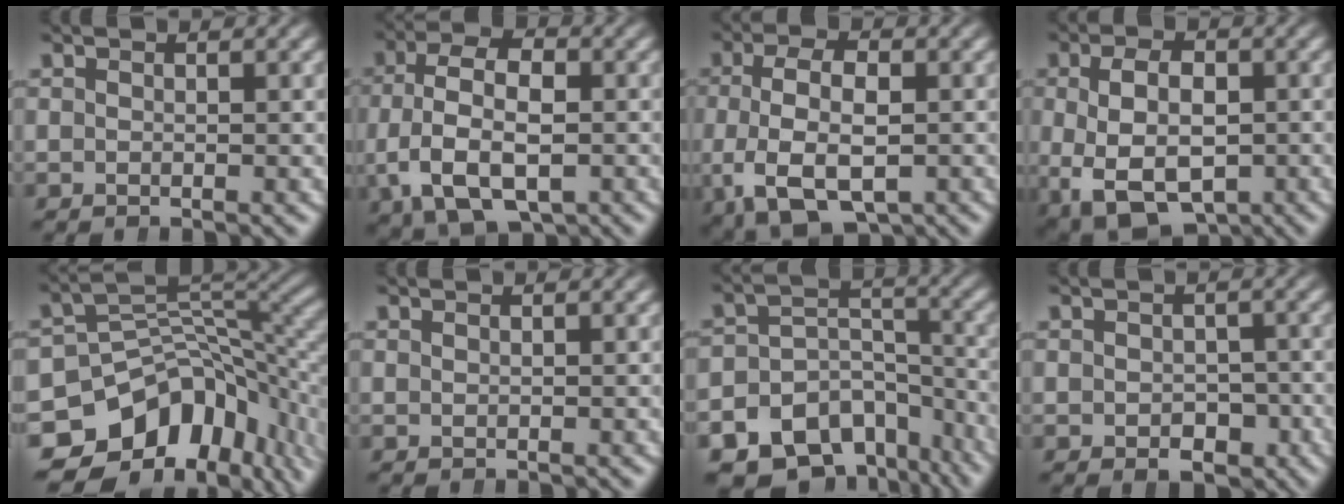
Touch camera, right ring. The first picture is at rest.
{"total": 9.3, "force": [-1.1, 6.5, 6.6], "torque": [-0.143, -0.025, -0.004]}
{"total": 8.5, "force": [-2.5, 5.4, 6.1], "torque": [-0.131, -0.031, -0.019]}
{"total": 9.0, "force": [-3.3, 6.2, 5.6], "torque": [-0.114, -0.043, -0.030]}
{"total": 15.6, "force": [-4.8, 11.3, 9.7], "torque": [-0.144, -0.030, -0.072]}
{"total": 0.6, "force": [0.3, -0.6, 0.0], "torque": [0.005, -0.004, 0.008]}
{"total": 13.6, "force": [-7.7, 9.7, 5.6], "torque": [-0.095, -0.039, -0.119]}
{"total": 2.8, "force": [-2.0, 1.6, 0.8], "torque": [0.010, -0.012, -0.027]}